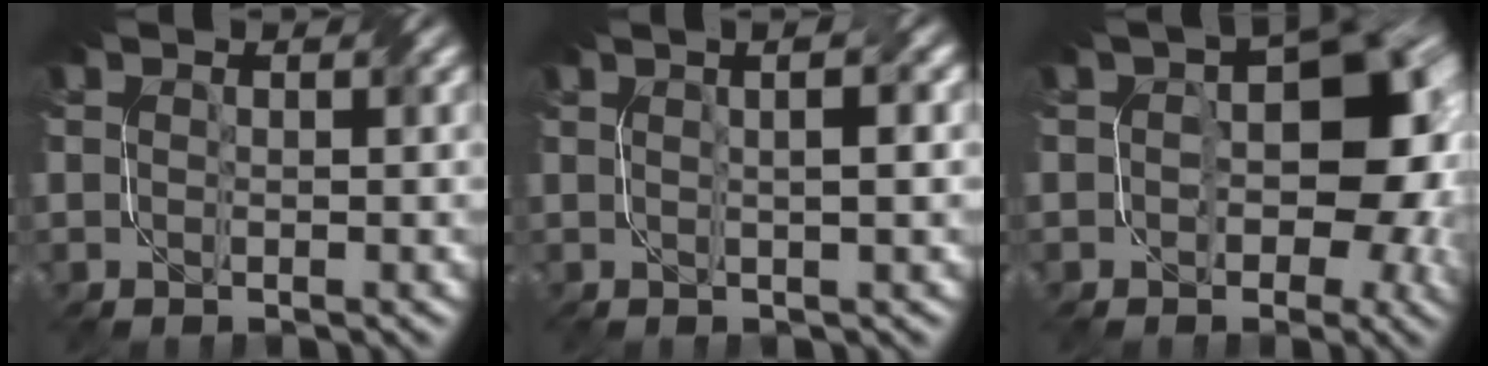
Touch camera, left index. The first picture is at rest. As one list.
[{"total": 5.0, "force": [1.4, 2.1, 4.3], "torque": [-0.031, 0.026, -0.008]}, {"total": 10.5, "force": [-0.2, 6.4, 8.3], "torque": [-0.077, 0.013, -0.007]}]